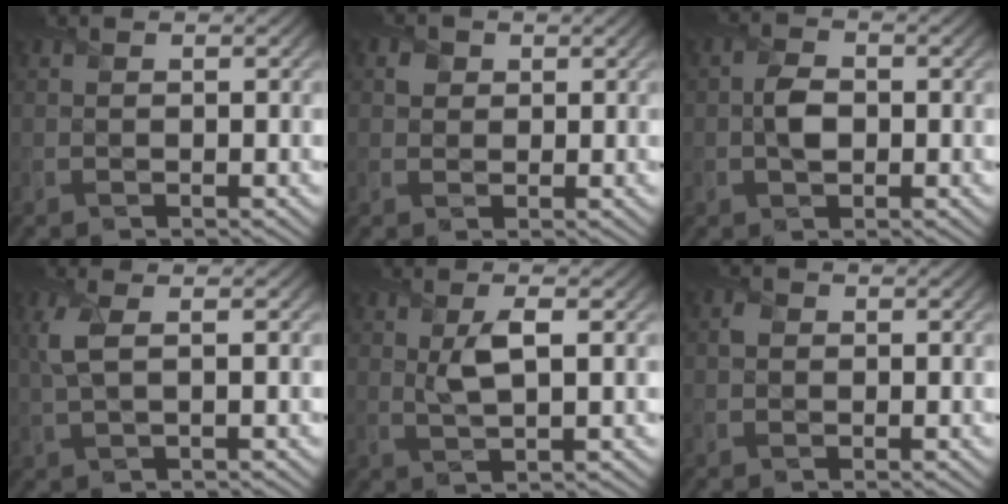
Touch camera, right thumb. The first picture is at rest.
{"total": 1.5, "force": [0.5, 1.4, 0.3], "torque": [-0.004, -0.001, 0.007]}
{"total": 2.8, "force": [-0.3, 1.9, 2.1], "torque": [-0.042, 0.000, -0.009]}
{"total": 3.4, "force": [0.9, 0.9, 3.1], "torque": [-0.082, 0.011, 0.017]}
{"total": 3.5, "force": [1.0, 0.9, 3.2], "torque": [-0.067, 0.002, 0.020]}
{"total": 1.1, "force": [0.0, 1.0, 0.3], "torque": [-0.007, 0.000, -0.007]}